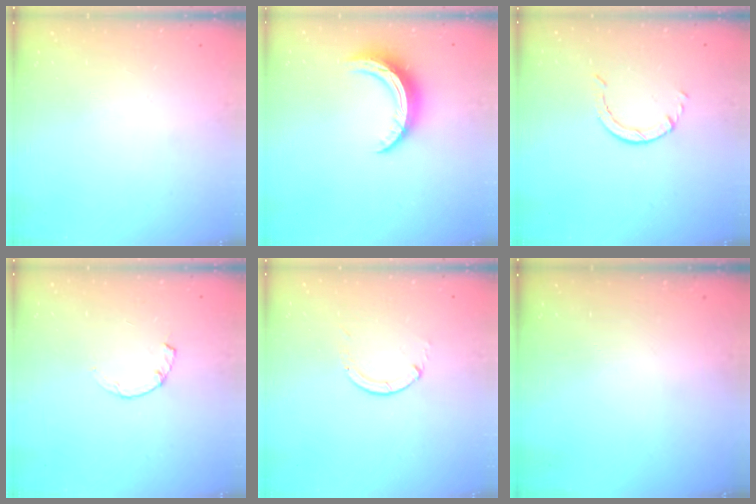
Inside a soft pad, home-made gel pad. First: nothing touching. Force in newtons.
{"total": 10.5, "press": 10.5, "slide": 0.2}
{"total": 0.8, "press": 0.7, "slide": 0.1}
{"total": 1.0, "press": 0.9, "slide": 0.2}
{"total": 0.0}
{"total": 0.0}